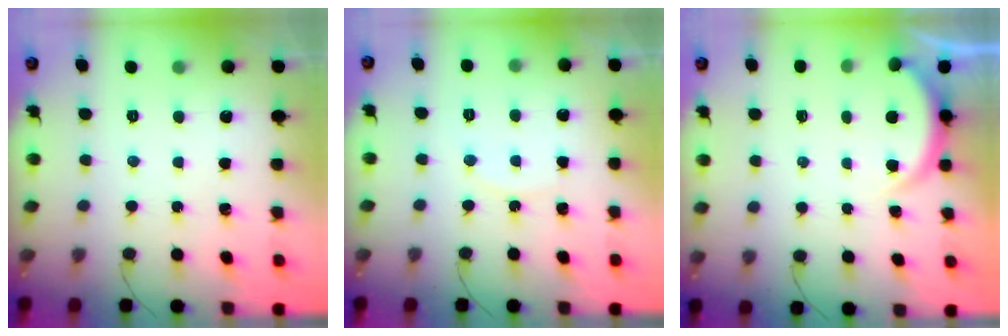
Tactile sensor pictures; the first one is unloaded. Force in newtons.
{"total": 5.4, "press": 5.4, "slide": 0.6}
{"total": 2.2, "press": 2.2, "slide": 0.6}